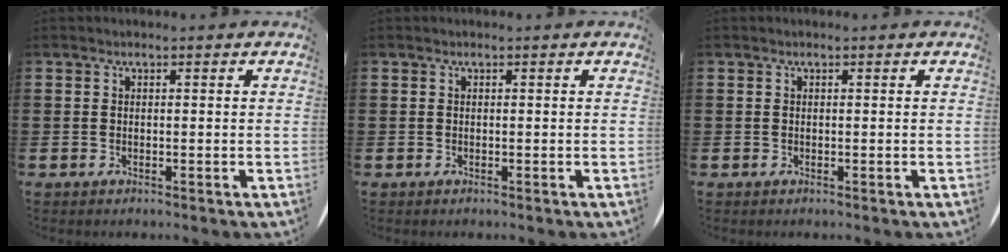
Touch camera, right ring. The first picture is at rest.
{"total": 0.0}
{"total": 0.0}